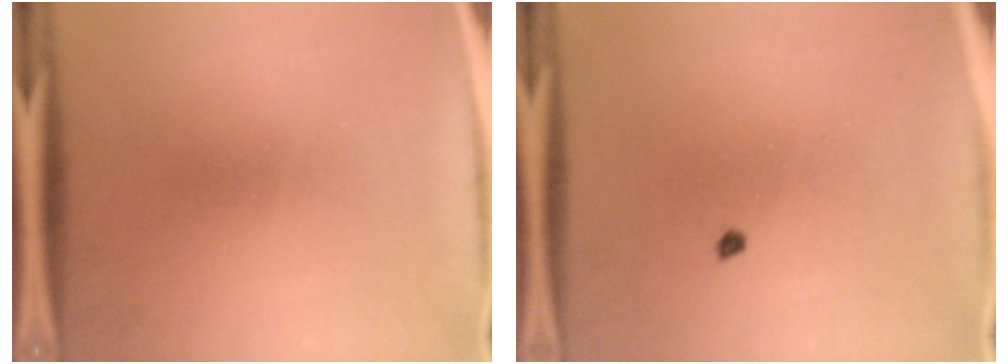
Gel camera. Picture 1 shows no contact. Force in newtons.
{"total": 0.6}